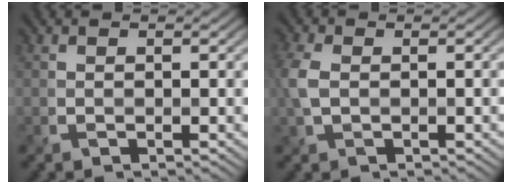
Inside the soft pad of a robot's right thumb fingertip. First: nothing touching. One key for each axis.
{"total": 3.7, "fx": -0.2, "fy": 2.3, "fz": 2.9, "tx": -0.075, "ty": 0.001, "tz": -0.008}